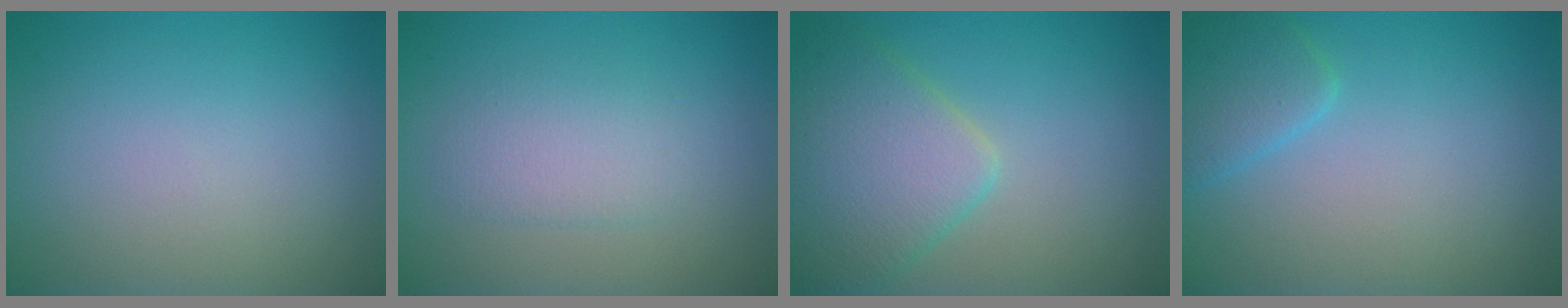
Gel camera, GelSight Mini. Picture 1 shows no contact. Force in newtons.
{"total": 2.3, "press": 2.2, "slide": 0.1}
{"total": 5.7, "press": 5.7, "slide": 0.3}
{"total": 2.6, "press": 2.6, "slide": 0.2}